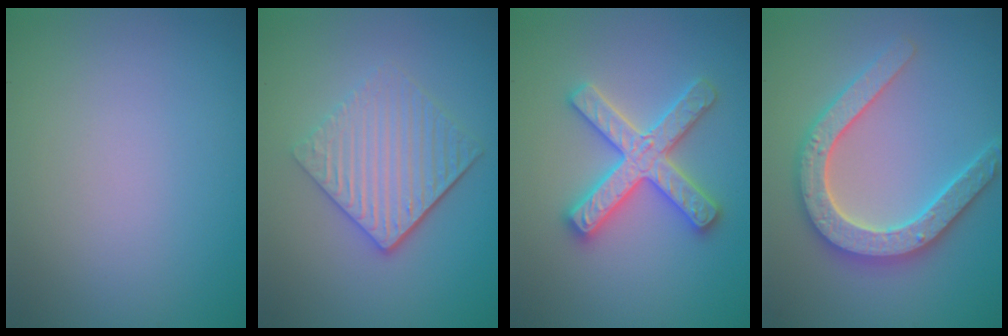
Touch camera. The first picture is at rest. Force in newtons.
{"total": 4.8, "press": 3.6, "slide": 3.2}
{"total": 5.0, "press": 4.9, "slide": 0.8}
{"total": 5.2, "press": 5.1, "slide": 0.9}